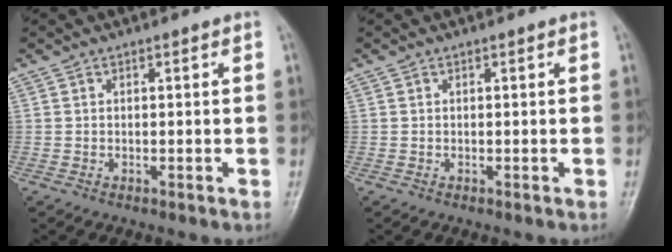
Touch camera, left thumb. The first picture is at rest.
{"total": 0.0}